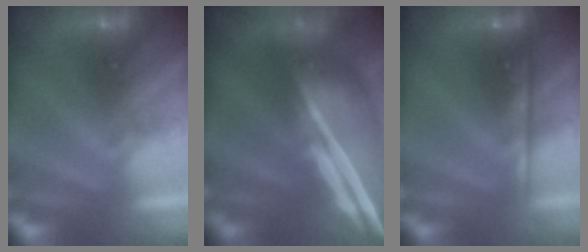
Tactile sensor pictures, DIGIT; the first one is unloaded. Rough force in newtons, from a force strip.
{"total": 7.5}
{"total": 2.1}